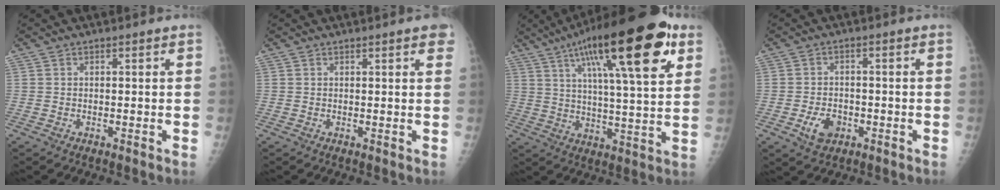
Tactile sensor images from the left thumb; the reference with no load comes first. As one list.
[{"total": 2.9, "force": [1.7, 0.7, 2.3], "torque": [-0.019, 0.001, 0.016]}, {"total": 25.2, "force": [12.2, 6.6, 21.0], "torque": [-0.312, -0.014, 0.184]}, {"total": 5.1, "force": [-2.0, 3.6, 3.0], "torque": [-0.043, 0.007, -0.032]}]